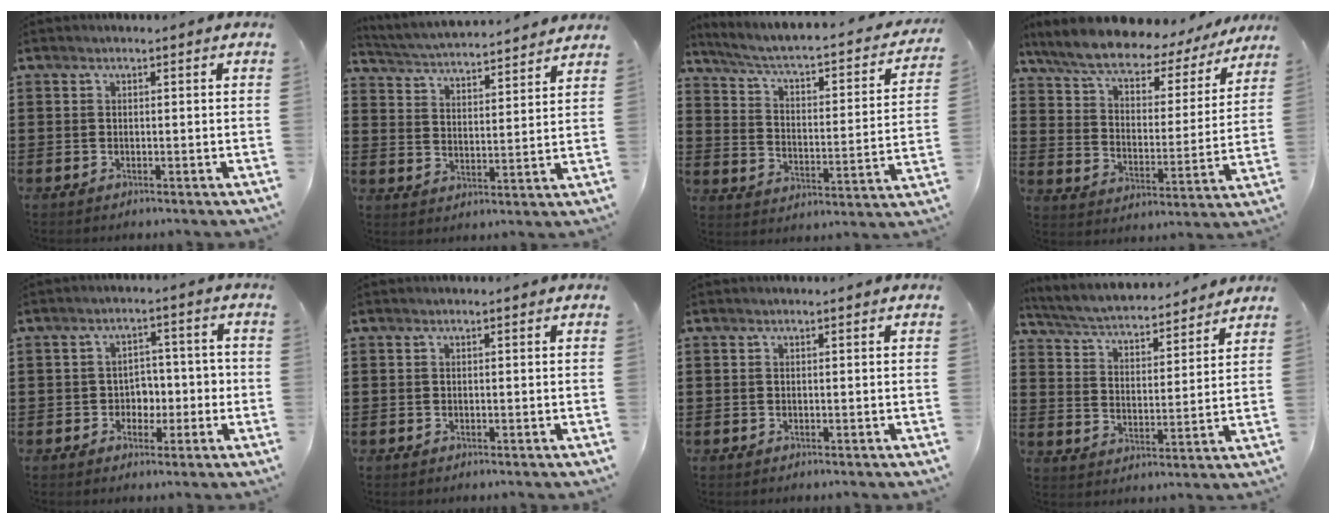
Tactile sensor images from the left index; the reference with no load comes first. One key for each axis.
{"total": 4.3, "fx": 4.2, "fy": -0.6, "fz": 0.4, "tx": -0.031, "ty": -0.036, "tz": 0.069}
{"total": 3.3, "fx": 2.1, "fy": 0.6, "fz": 2.4, "tx": -0.062, "ty": -0.029, "tz": 0.023}
{"total": 7.9, "fx": 6.7, "fy": 1.8, "fz": 3.7, "tx": -0.102, "ty": -0.040, "tz": 0.111}
{"total": 3.9, "fx": -1.0, "fy": 3.3, "fz": 1.8, "tx": -0.039, "ty": 0.006, "tz": -0.028}
{"total": 0.0}
{"total": 0.0}
{"total": 4.1, "fx": 4.0, "fy": 0.0, "fz": 0.9, "tx": -0.040, "ty": -0.033, "tz": 0.063}